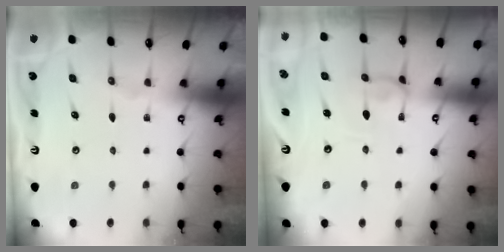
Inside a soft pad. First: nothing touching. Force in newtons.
{"total": 0.8, "press": 0.7, "slide": 0.3}